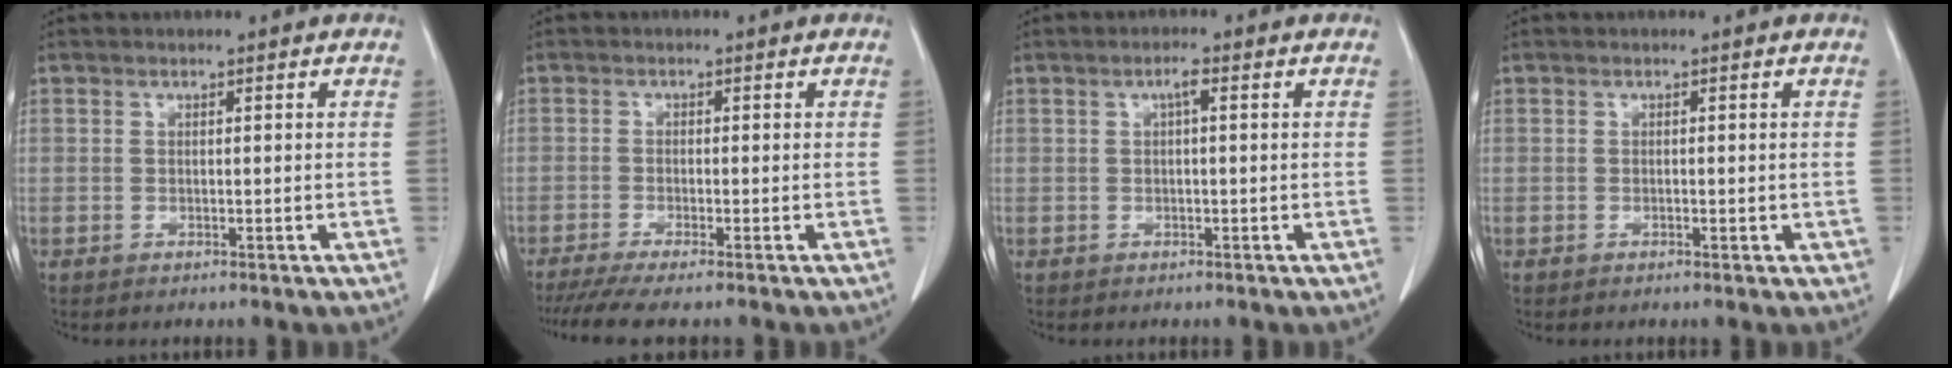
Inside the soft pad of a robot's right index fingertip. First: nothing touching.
{"total": 5.8, "force": [-4.8, -0.3, 3.4], "torque": [-0.047, -0.015, -0.080]}
{"total": 1.6, "force": [0.4, 0.2, 1.5], "torque": [-0.027, 0.004, 0.005]}
{"total": 0.8, "force": [-0.2, 0.4, 0.6], "torque": [-0.012, 0.001, -0.001]}